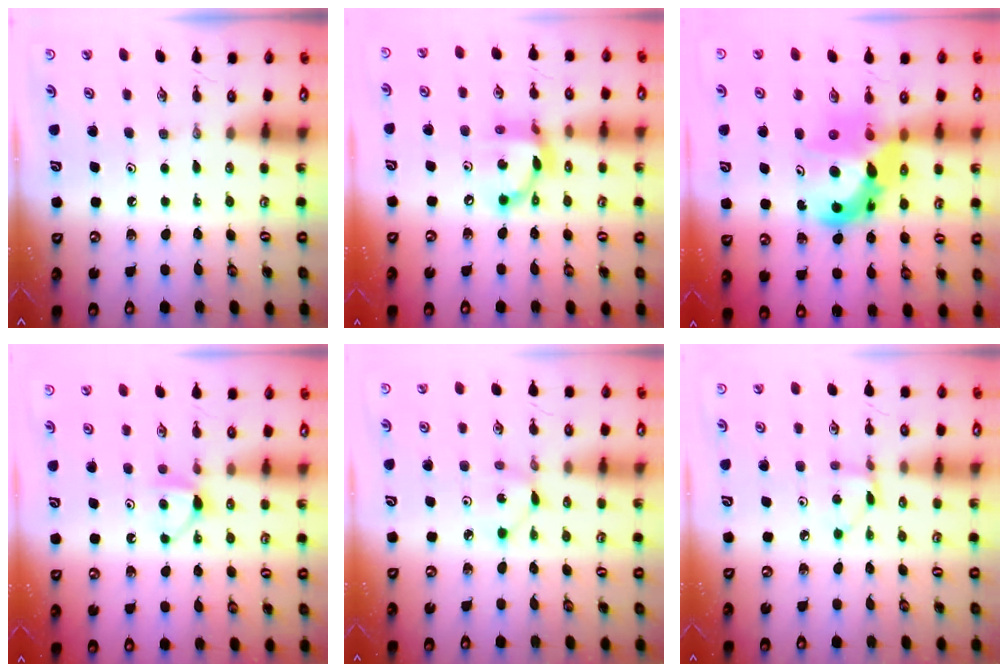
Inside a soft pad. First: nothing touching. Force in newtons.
{"total": 12.6, "press": 12.6, "slide": 0.8}
{"total": 12.3, "press": 12.2, "slide": 1.1}
{"total": 6.8, "press": 6.7, "slide": 0.8}
{"total": 2.0, "press": 2.0, "slide": 0.2}
{"total": 3.2, "press": 3.1, "slide": 0.4}